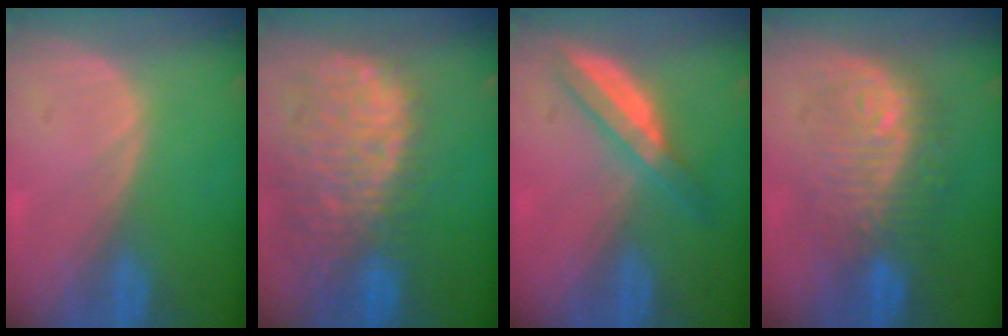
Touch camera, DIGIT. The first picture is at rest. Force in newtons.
{"total": 13.8, "press": 11.3, "slide": 7.9}
{"total": 5.9, "press": 5.2, "slide": 2.8}
{"total": 9.5, "press": 9.5, "slide": 0.5}